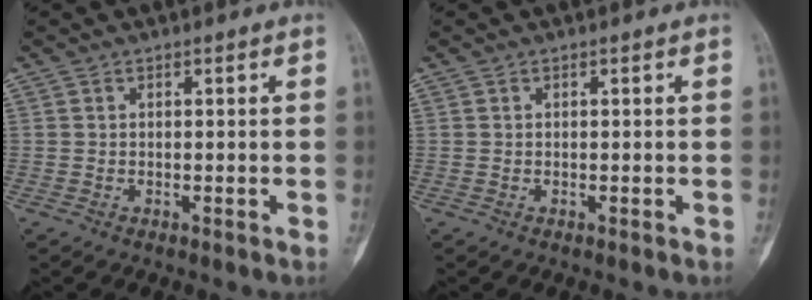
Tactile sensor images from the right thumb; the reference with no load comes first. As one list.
[{"total": 0.0}]